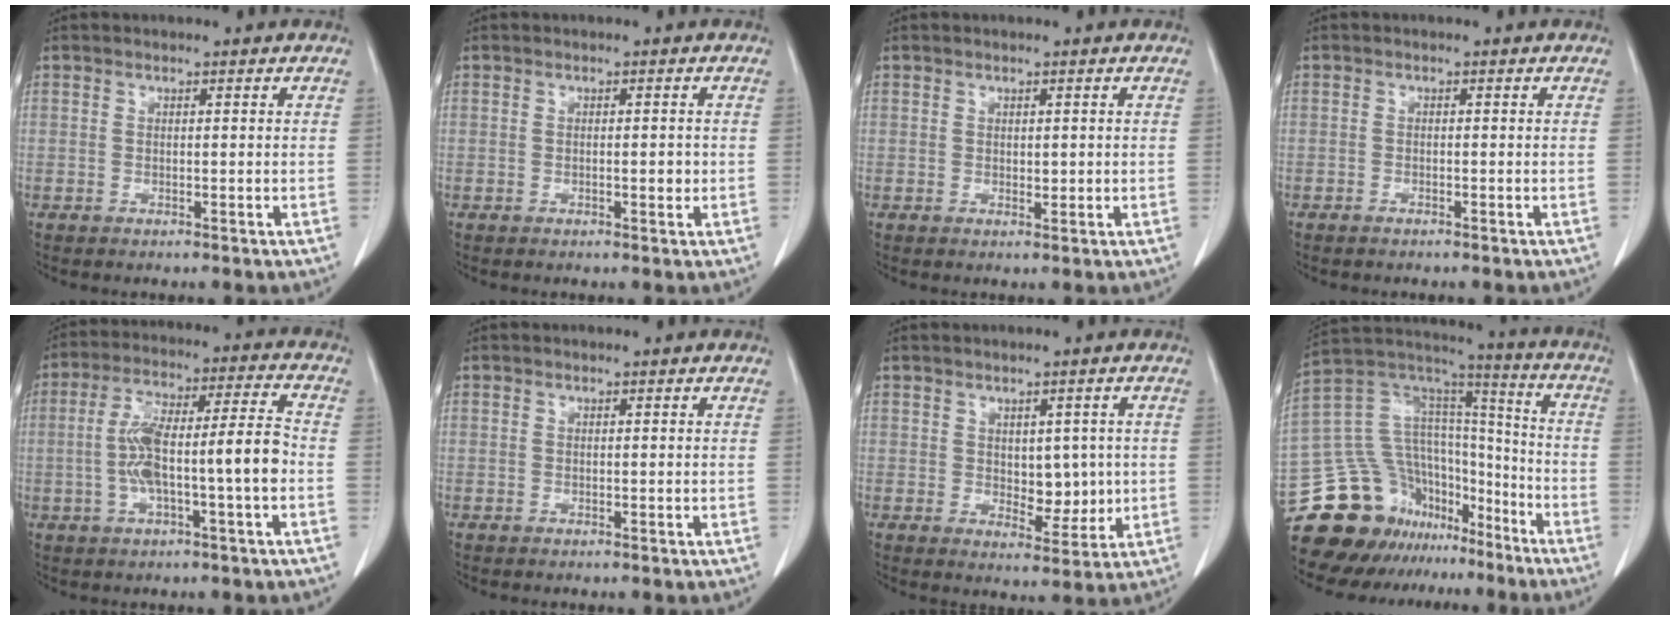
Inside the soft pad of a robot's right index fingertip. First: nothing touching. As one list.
[{"total": 1.5, "force": [-0.2, 0.5, 1.4], "torque": [-0.022, -0.001, -0.002]}, {"total": 1.2, "force": [0.2, 0.7, 0.9], "torque": [-0.012, -0.004, 0.005]}, {"total": 0.7, "force": [-0.6, 0.2, 0.2], "torque": [-0.009, -0.001, -0.010]}, {"total": 12.2, "force": [-2.1, 1.4, 12.0], "torque": [-0.221, 0.026, -0.038]}, {"total": 0.0}, {"total": 5.4, "force": [0.4, 3.1, 4.5], "torque": [-0.056, -0.004, 0.016]}, {"total": 20.2, "force": [-15.5, 11.4, 6.2], "torque": [-0.117, 0.080, -0.259]}]